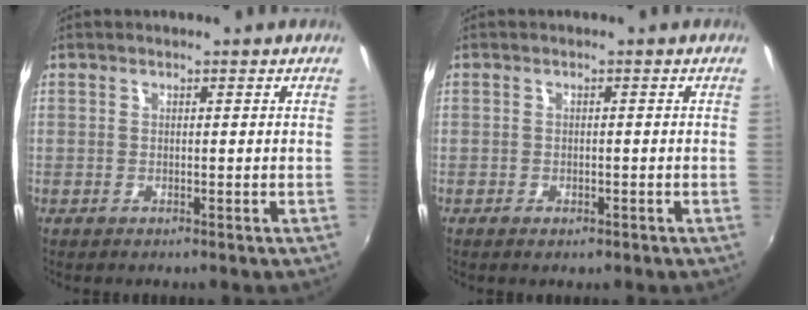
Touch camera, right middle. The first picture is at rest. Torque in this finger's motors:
{"motor_torque": [-0.41, -0.04, -0.01, -0.01]}